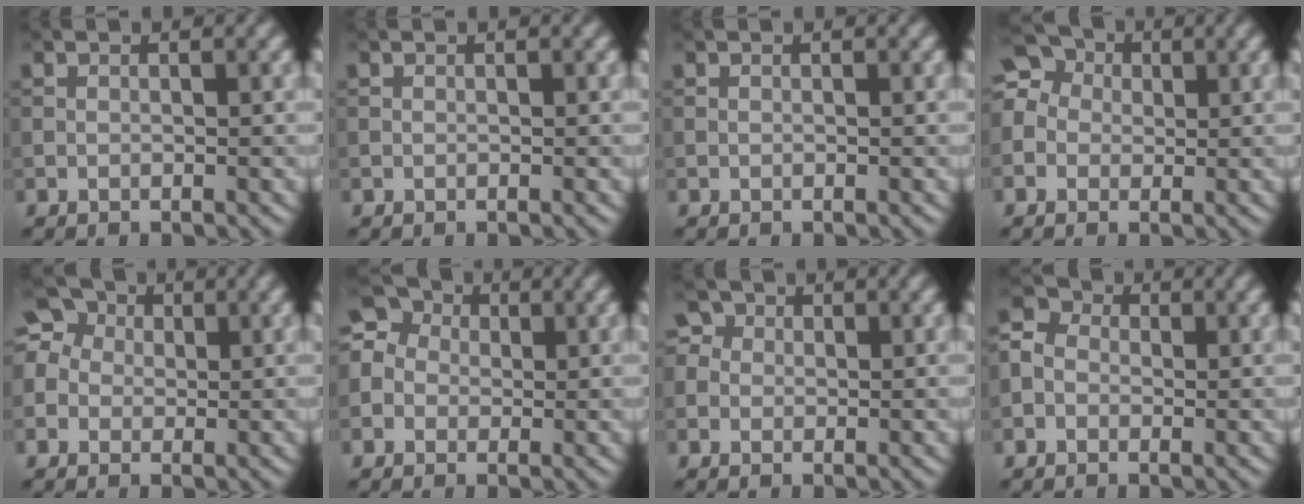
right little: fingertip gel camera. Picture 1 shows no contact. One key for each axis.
{"total": 0.0}
{"total": 0.0}
{"total": 6.9, "fx": 1.4, "fy": 6.0, "fz": 3.3, "tx": -0.063, "ty": 0.041, "tz": -0.016}
{"total": 5.9, "fx": 1.2, "fy": 5.0, "fz": 2.8, "tx": -0.052, "ty": 0.035, "tz": -0.013}
{"total": 6.7, "fx": 0.6, "fy": 6.0, "fz": 3.0, "tx": -0.065, "ty": 0.042, "tz": -0.031}
{"total": 3.1, "fx": 1.1, "fy": 2.6, "fz": 1.2, "tx": -0.011, "ty": 0.017, "tz": -0.004}
{"total": 2.9, "fx": -0.4, "fy": 2.6, "fz": 1.3, "tx": -0.029, "ty": 0.013, "tz": -0.015}